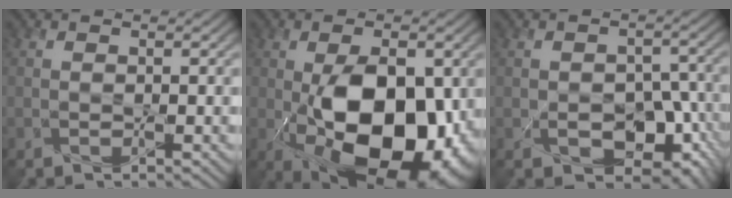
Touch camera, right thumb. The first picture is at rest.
{"total": 16.4, "force": [-3.3, 9.0, 13.3], "torque": [-0.202, -0.024, -0.046]}
{"total": 9.3, "force": [-3.9, 6.6, 5.3], "torque": [-0.075, -0.018, -0.039]}